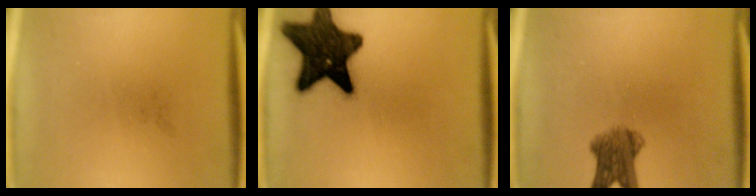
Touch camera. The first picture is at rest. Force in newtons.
{"total": 15.7}
{"total": 5.7}